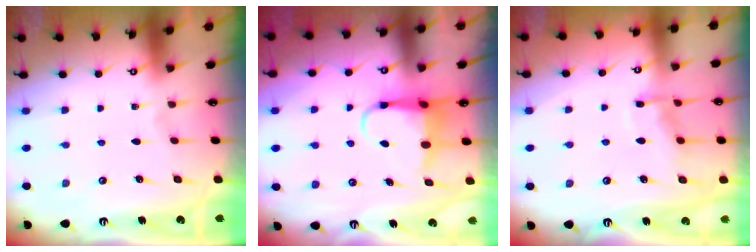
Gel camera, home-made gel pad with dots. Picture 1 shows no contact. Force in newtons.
{"total": 5.5, "press": 5.5, "slide": 0.4}
{"total": 8.6, "press": 8.6, "slide": 0.9}